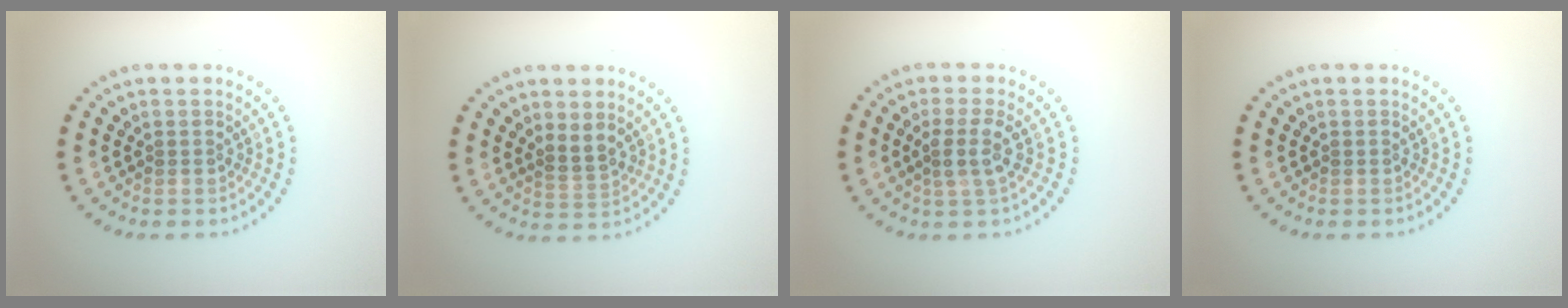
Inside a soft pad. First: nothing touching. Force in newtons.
{"total": 2.0, "press": 1.8, "slide": 1.0}
{"total": 2.3, "press": 1.9, "slide": 1.2}
{"total": 0.0}